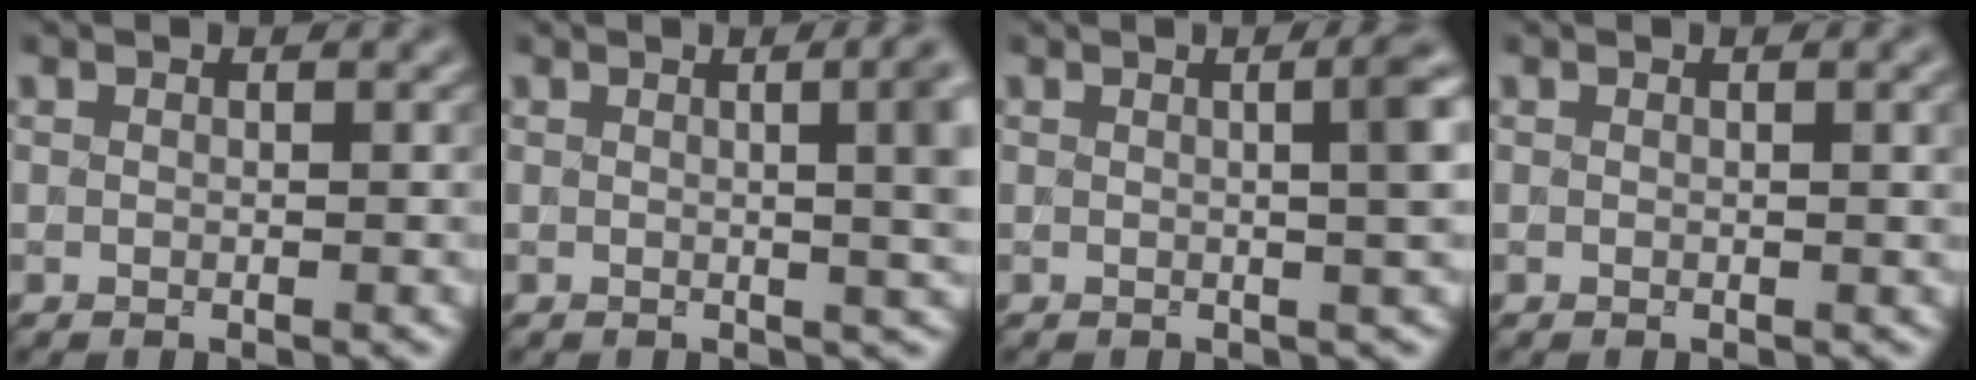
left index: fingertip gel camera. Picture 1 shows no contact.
{"total": 7.2, "force": [0.8, 2.9, 6.6], "torque": [-0.032, 0.016, 0.002]}
{"total": 5.3, "force": [0.6, 1.8, 5.0], "torque": [-0.037, 0.016, 0.002]}
{"total": 1.7, "force": [0.3, 0.5, 1.6], "torque": [-0.018, 0.000, 0.001]}